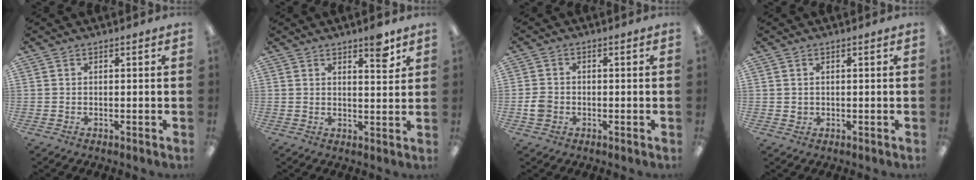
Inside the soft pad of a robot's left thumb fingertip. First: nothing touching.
{"total": 5.5, "force": [3.9, 1.6, 3.6], "torque": [-0.039, -0.024, 0.060]}
{"total": 3.3, "force": [-0.8, 2.8, 1.5], "torque": [-0.024, 0.007, -0.015]}
{"total": 1.3, "force": [0.4, 1.2, 0.5], "torque": [-0.011, 0.005, 0.006]}